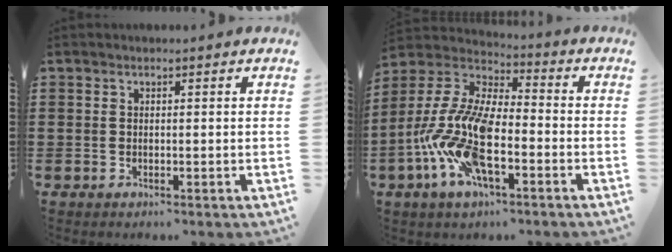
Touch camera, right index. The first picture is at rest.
{"total": 14.4, "force": [-5.3, 6.0, 12.1], "torque": [-0.298, -0.015, -0.112]}